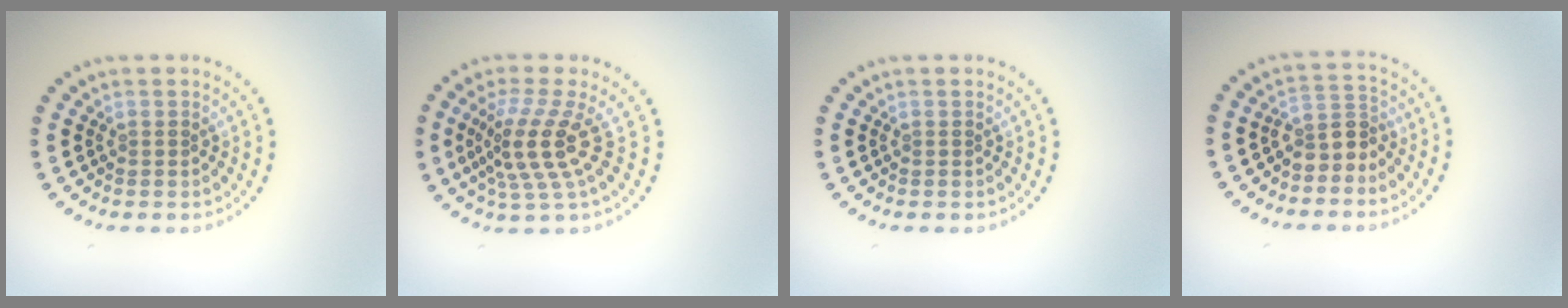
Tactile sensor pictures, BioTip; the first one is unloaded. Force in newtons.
{"total": 4.5, "press": 3.2, "slide": 3.1}
{"total": 0.0}
{"total": 2.4, "press": 1.9, "slide": 1.4}